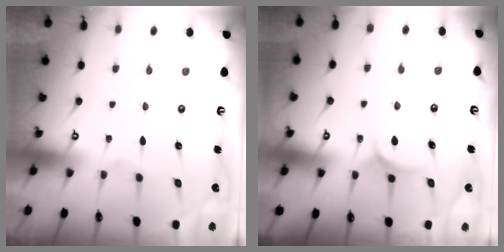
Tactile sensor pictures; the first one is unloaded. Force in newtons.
{"total": 6.1, "press": 6.1, "slide": 0.3}